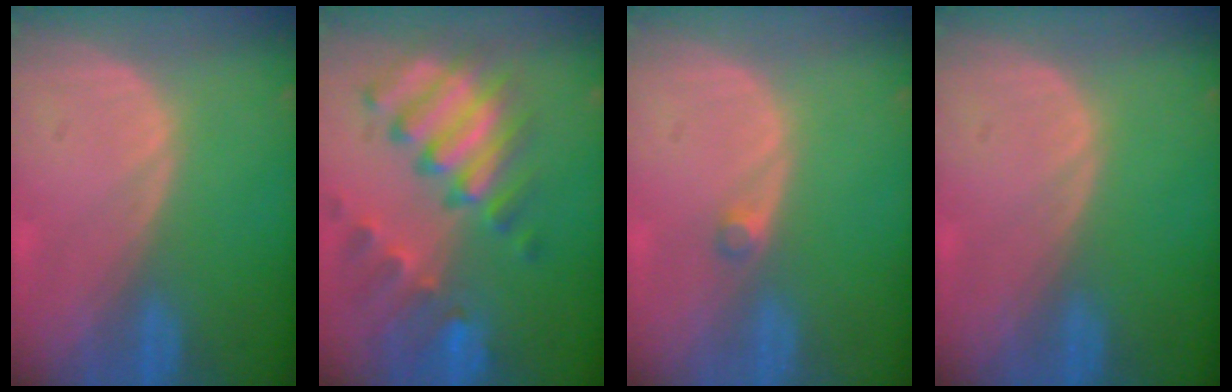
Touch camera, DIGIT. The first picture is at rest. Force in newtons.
{"total": 11.0, "press": 9.4, "slide": 5.7}
{"total": 1.3, "press": 1.1, "slide": 0.6}
{"total": 0.0}